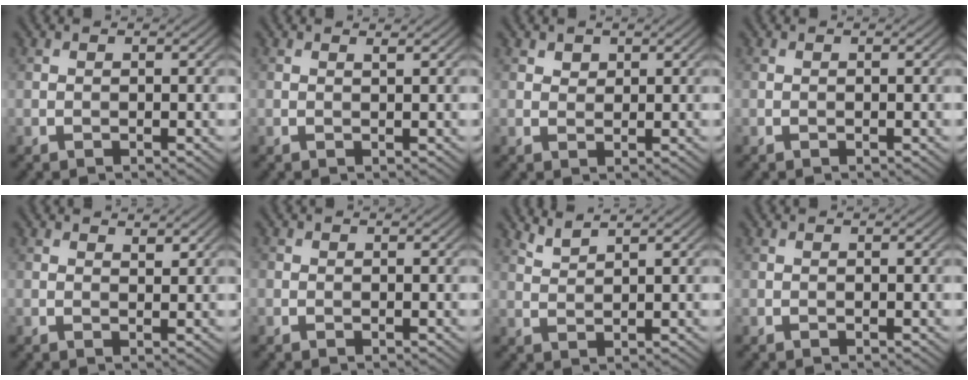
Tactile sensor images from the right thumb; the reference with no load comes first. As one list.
[{"total": 0.6, "force": [0.5, -0.1, 0.3], "torque": [-0.006, 0.001, 0.008]}, {"total": 1.4, "force": [1.0, 1.0, 0.4], "torque": [-0.007, -0.002, 0.019]}, {"total": 0.0}, {"total": 1.5, "force": [1.2, 0.5, 0.7], "torque": [-0.015, -0.004, 0.021]}, {"total": 0.5, "force": [-0.1, 0.5, 0.1], "torque": [0.002, -0.003, -0.004]}, {"total": 2.5, "force": [2.2, 0.3, 1.1], "torque": [-0.027, 0.005, 0.049]}, {"total": 0.0}]